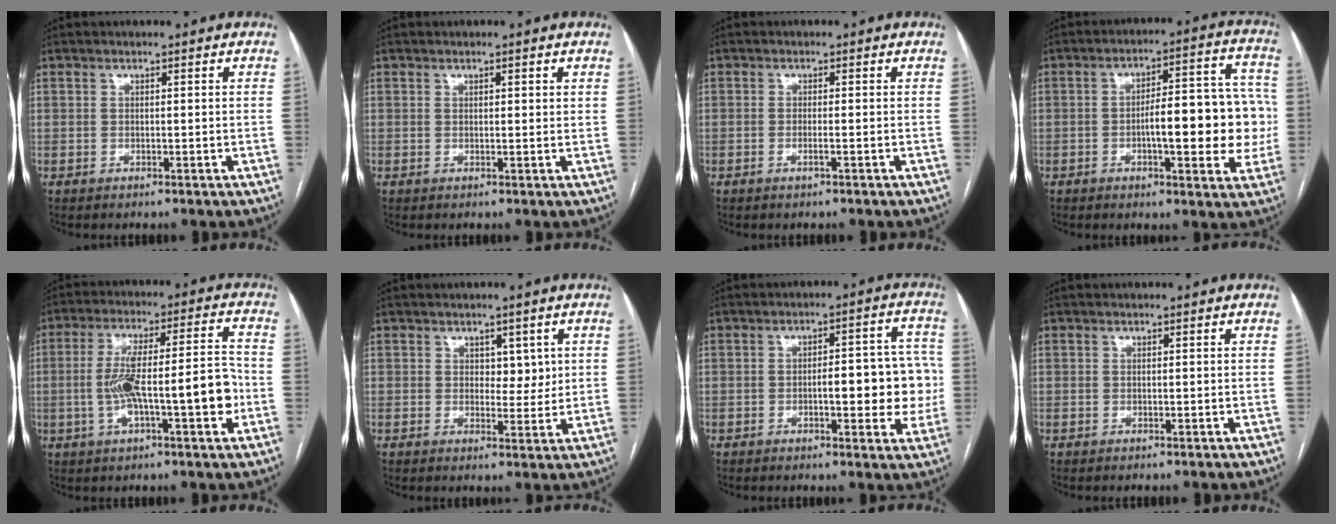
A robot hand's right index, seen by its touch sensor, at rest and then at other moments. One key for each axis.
{"total": 1.4, "fx": 0.8, "fy": 0.4, "fz": 1.1, "tx": -0.018, "ty": 0.000, "tz": 0.011}
{"total": 1.0, "fx": -0.4, "fy": 0.0, "fz": 0.9, "tx": -0.020, "ty": -0.001, "tz": -0.007}
{"total": 14.3, "fx": -1.5, "fy": 4.3, "fz": 13.6, "tx": -0.176, "ty": 0.035, "tz": -0.017}
{"total": 13.8, "fx": -2.6, "fy": 2.4, "fz": 13.3, "tx": -0.225, "ty": 0.026, "tz": -0.037}
{"total": 3.5, "fx": 1.2, "fy": 2.1, "fz": 2.6, "tx": -0.029, "ty": -0.001, "tz": 0.019}
{"total": 10.1, "fx": -1.0, "fy": 3.5, "fz": 9.4, "tx": -0.110, "ty": 0.030, "tz": -0.008}
{"total": 0.0}